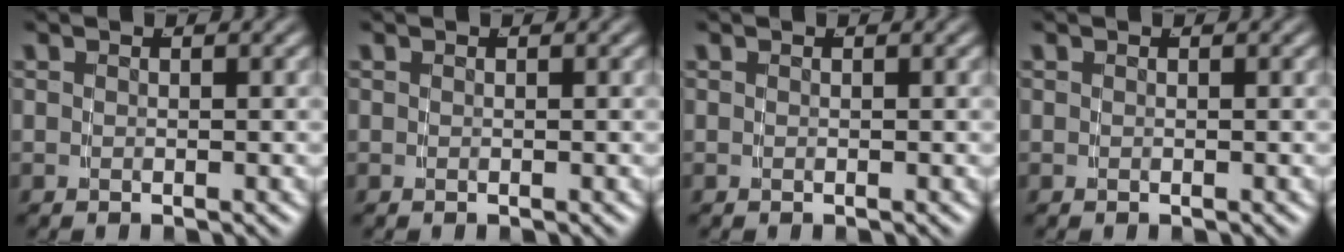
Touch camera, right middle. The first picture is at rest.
{"total": 0.0}
{"total": 0.0}
{"total": 0.0}